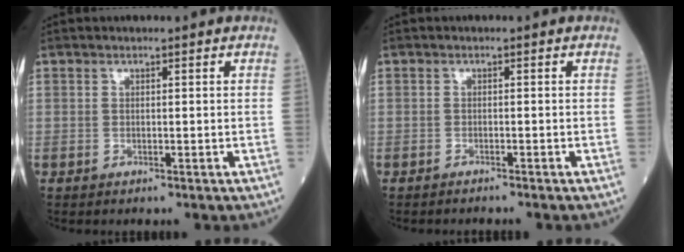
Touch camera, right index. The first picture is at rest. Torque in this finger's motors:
{"motor_torque": [-0.34, -0.24, -0.05, -0.04]}